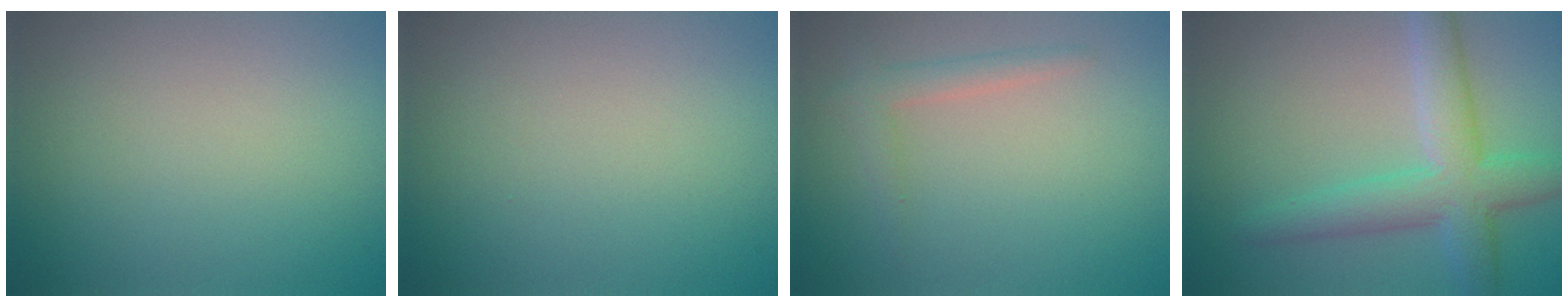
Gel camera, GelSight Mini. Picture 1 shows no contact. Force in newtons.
{"total": 0.0}
{"total": 1.6, "press": 1.6, "slide": 0.0}
{"total": 6.7, "press": 6.7, "slide": 0.2}